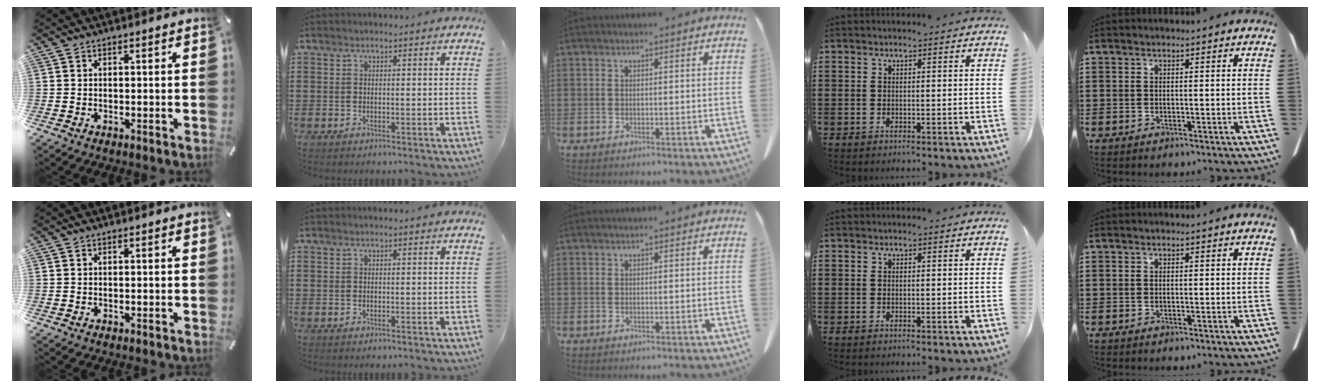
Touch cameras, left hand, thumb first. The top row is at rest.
{}